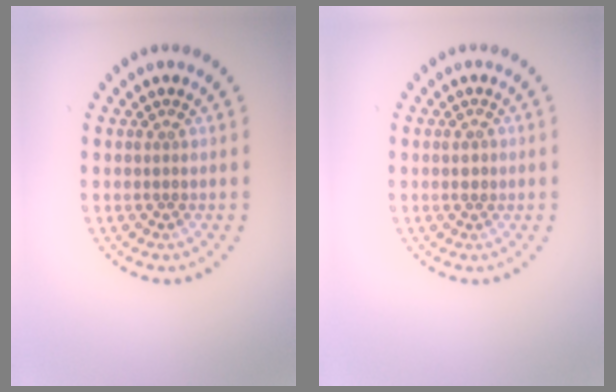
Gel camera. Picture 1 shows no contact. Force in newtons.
{"total": 0.9, "press": 0.9, "slide": 0.2}